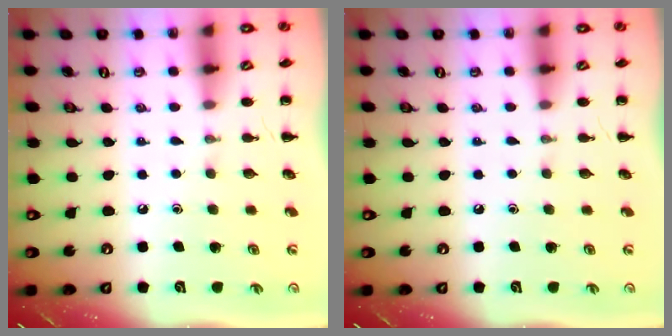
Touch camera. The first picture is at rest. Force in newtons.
{"total": 0.0}